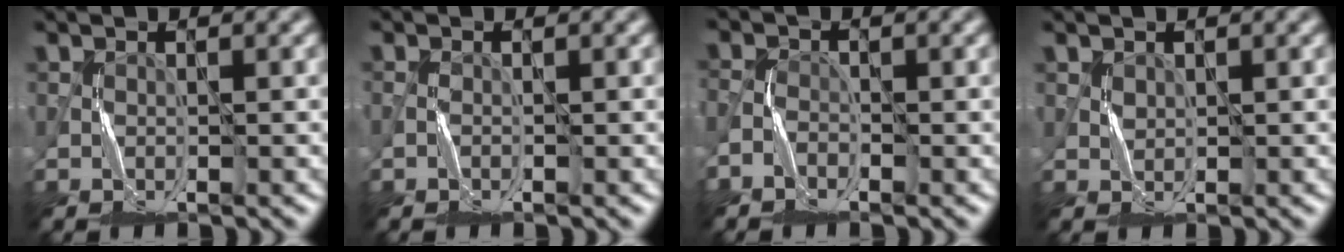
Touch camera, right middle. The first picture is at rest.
{"total": 0.5, "force": [-0.5, 0.0, -0.2], "torque": [0.005, 0.002, -0.010]}
{"total": 1.5, "force": [-1.5, 0.4, 0.1], "torque": [-0.003, 0.003, -0.035]}
{"total": 0.8, "force": [0.5, 0.6, 0.1], "torque": [-0.003, 0.000, 0.013]}